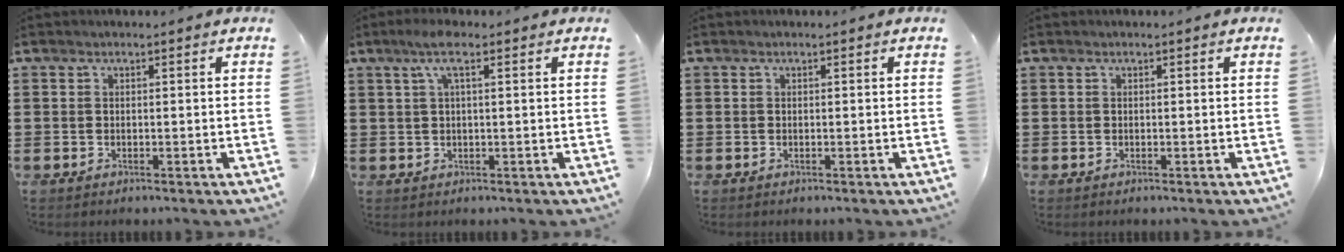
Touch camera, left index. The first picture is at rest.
{"total": 3.6, "force": [1.5, 0.6, 3.2], "torque": [-0.066, 0.006, 0.025]}
{"total": 0.0}
{"total": 0.0}